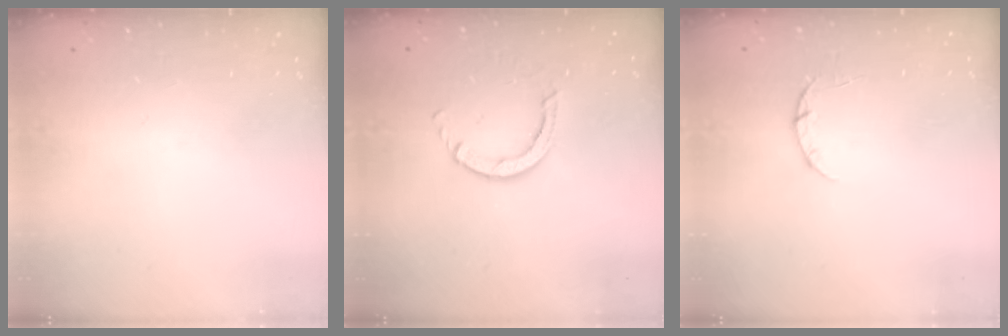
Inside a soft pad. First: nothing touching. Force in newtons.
{"total": 3.0, "press": 3.0, "slide": 0.4}
{"total": 3.2, "press": 3.2, "slide": 0.3}